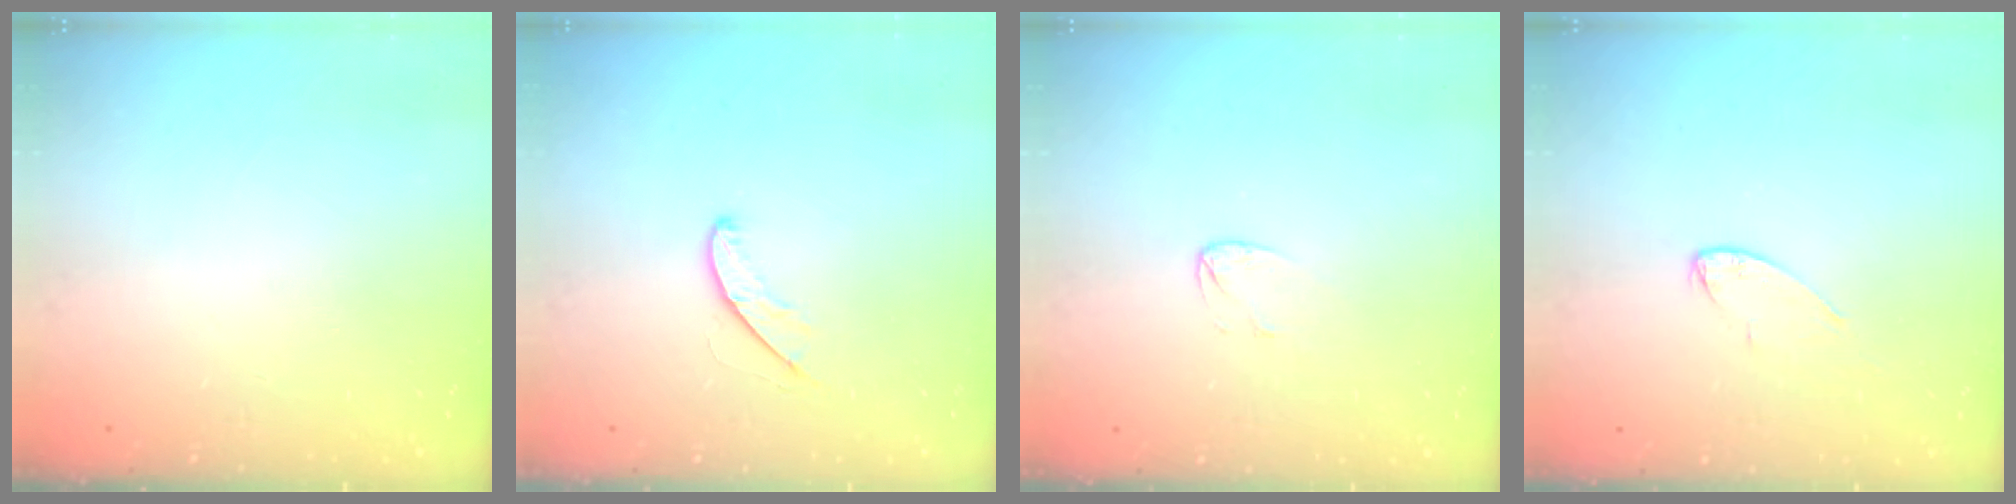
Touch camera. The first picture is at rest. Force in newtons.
{"total": 4.6, "press": 4.6, "slide": 0.3}
{"total": 3.6, "press": 3.6, "slide": 0.3}
{"total": 3.6, "press": 3.6, "slide": 0.4}